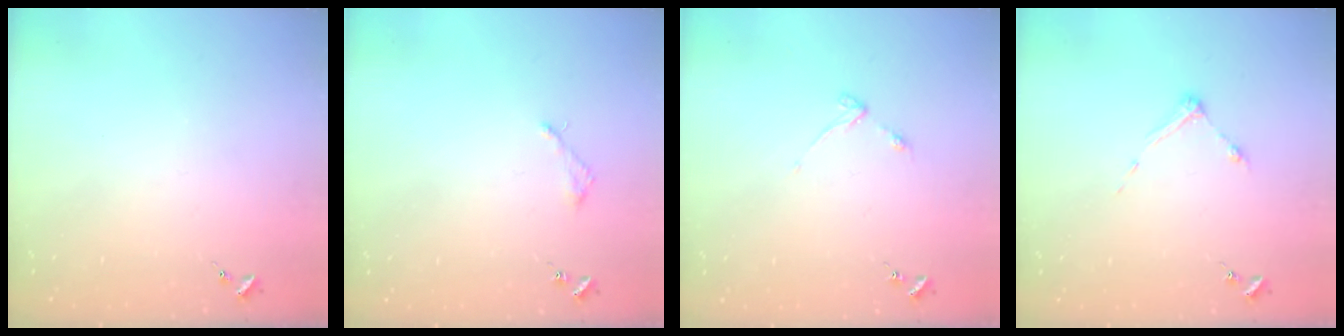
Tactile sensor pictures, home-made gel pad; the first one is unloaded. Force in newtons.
{"total": 2.2, "press": 2.2, "slide": 0.2}
{"total": 2.9, "press": 2.8, "slide": 0.4}
{"total": 6.9, "press": 6.9, "slide": 0.5}